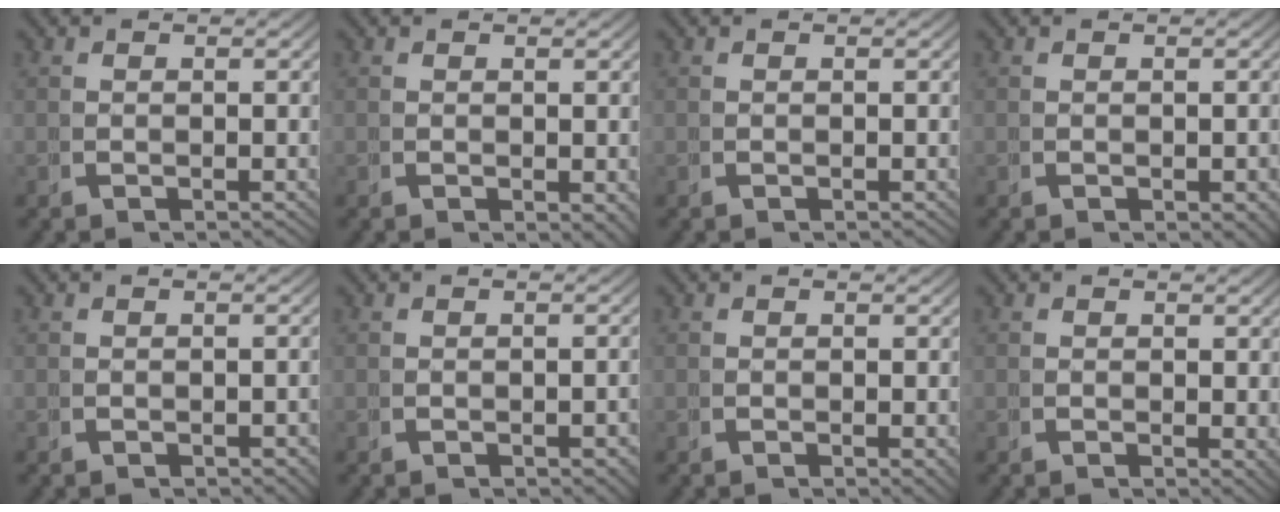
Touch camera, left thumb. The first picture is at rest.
{"total": 1.0, "force": [0.2, 0.5, 0.8], "torque": [-0.012, -0.008, 0.008]}
{"total": 0.0}
{"total": 1.1, "force": [-0.1, 0.6, 0.8], "torque": [-0.010, -0.007, 0.002]}
{"total": 0.8, "force": [-0.3, 0.5, 0.6], "torque": [-0.007, -0.005, -0.003]}
{"total": 1.1, "force": [-0.3, 0.6, 0.9], "torque": [-0.010, -0.002, -0.003]}
{"total": 0.8, "force": [0.0, 0.2, 0.8], "torque": [-0.015, -0.003, 0.002]}
{"total": 0.9, "force": [0.4, 0.3, 0.8], "torque": [-0.013, -0.007, 0.008]}